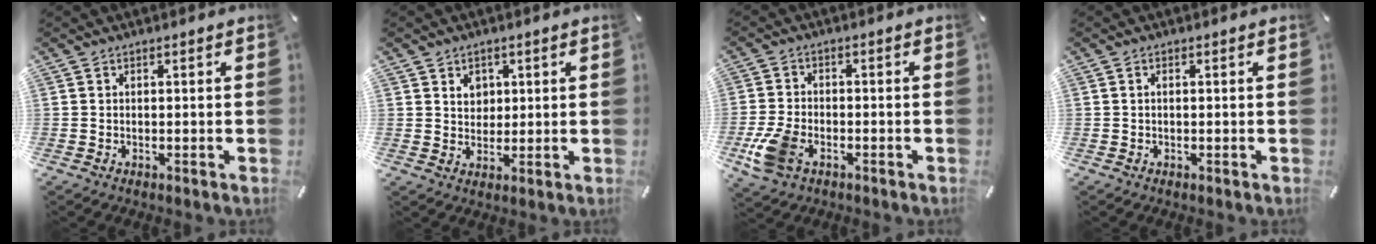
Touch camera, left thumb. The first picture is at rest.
{"total": 4.2, "force": [1.6, 3.8, 0.9], "torque": [-0.006, -0.002, 0.023]}
{"total": 8.3, "force": [-3.5, 5.4, 5.3], "torque": [-0.132, 0.004, -0.067]}
{"total": 0.7, "force": [0.0, 0.4, 0.6], "torque": [-0.012, 0.003, -0.001]}